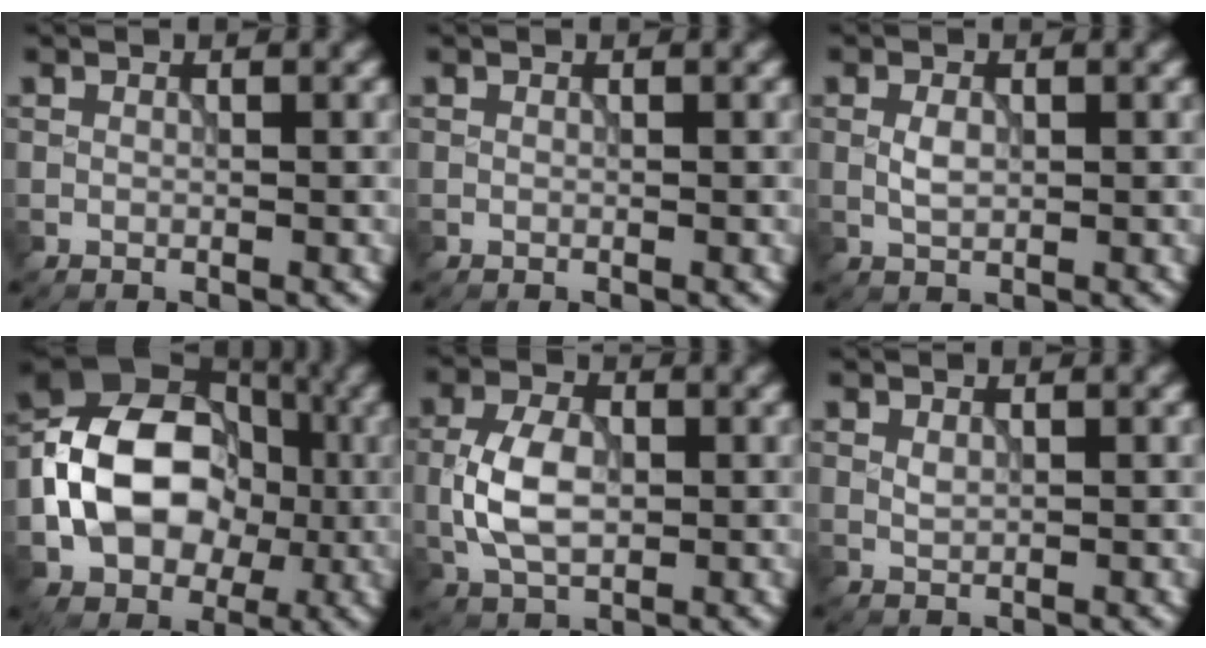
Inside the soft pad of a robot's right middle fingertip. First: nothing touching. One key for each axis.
{"total": 0.0}
{"total": 1.4, "fx": 0.2, "fy": 0.9, "fz": 1.1, "tx": -0.025, "ty": 0.000, "tz": 0.004}
{"total": 12.0, "fx": -1.3, "fy": 9.1, "fz": 7.8, "tx": -0.128, "ty": 0.013, "tz": -0.030}
{"total": 4.8, "fx": -0.4, "fy": 3.1, "fz": 3.7, "tx": -0.077, "ty": 0.001, "tz": -0.011}
{"total": 0.6, "fx": 0.4, "fy": 0.3, "fz": 0.3, "tx": -0.010, "ty": 0.001, "tz": 0.009}